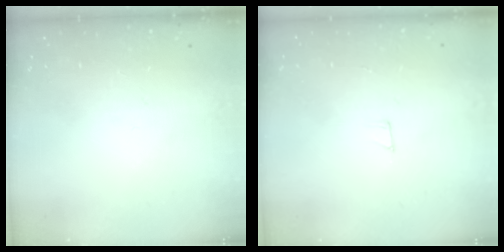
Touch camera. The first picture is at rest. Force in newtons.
{"total": 4.3, "press": 4.3, "slide": 0.4}